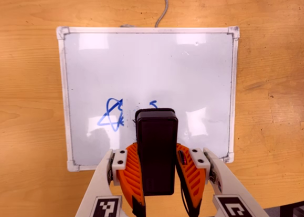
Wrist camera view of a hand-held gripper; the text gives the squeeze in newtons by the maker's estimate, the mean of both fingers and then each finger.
{"total": 6.9, "left": 6.3, "right": 7.4}